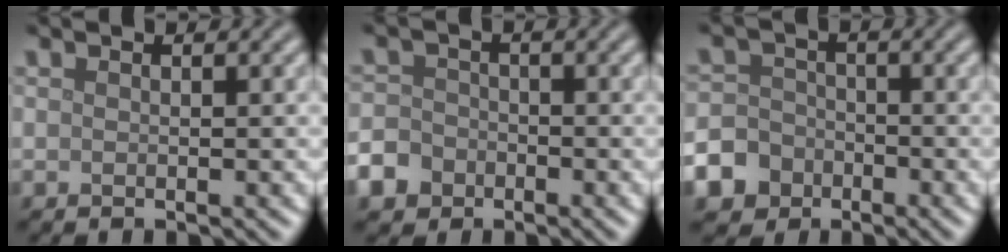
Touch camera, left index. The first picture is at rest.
{"total": 4.4, "force": [-2.7, 3.3, 1.1], "torque": [-0.012, -0.011, -0.056]}
{"total": 7.1, "force": [-4.1, 5.7, 1.4], "torque": [-0.026, -0.019, -0.094]}